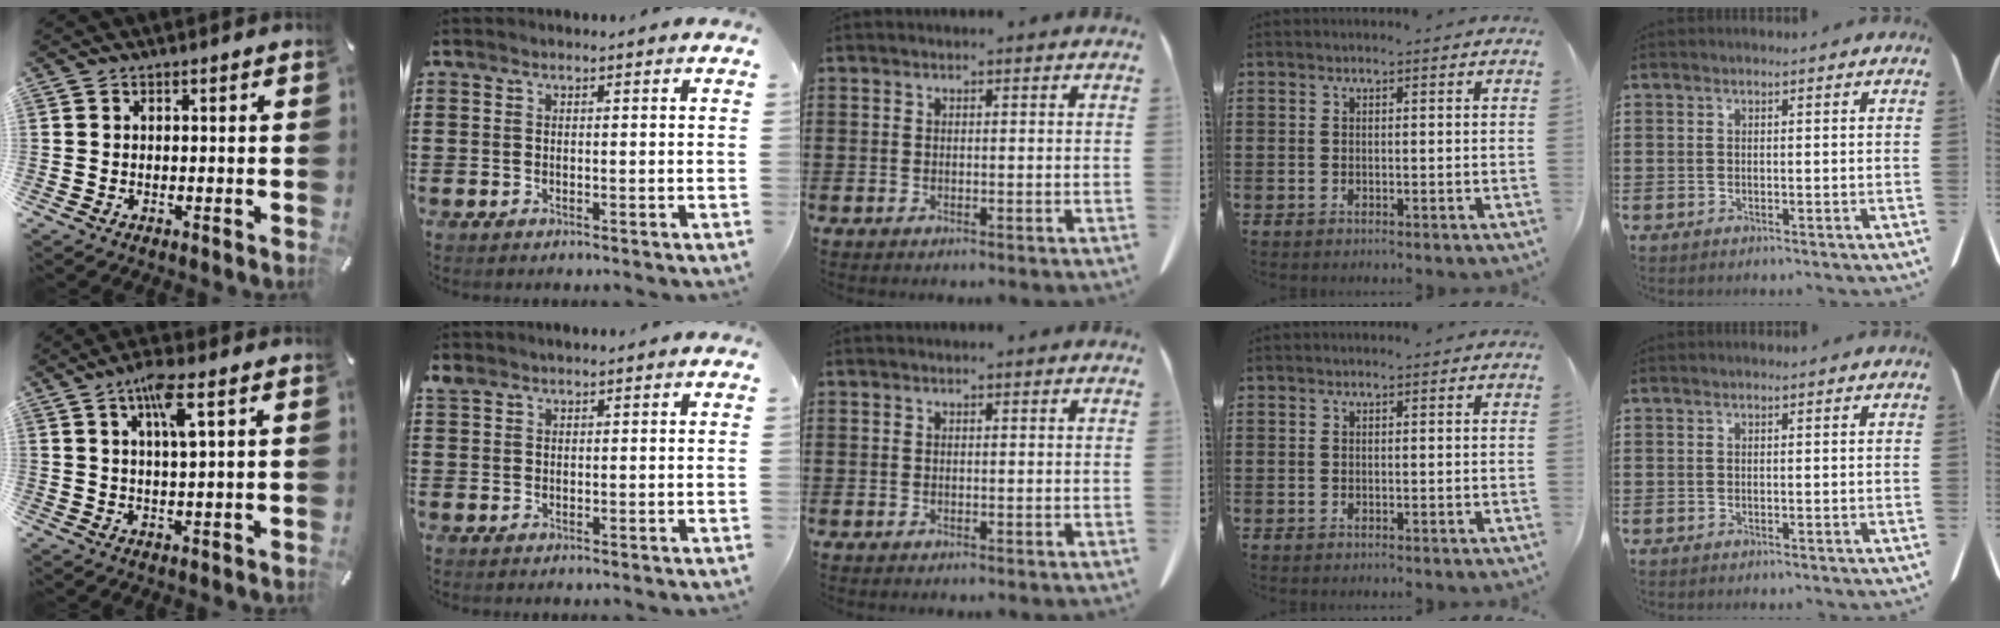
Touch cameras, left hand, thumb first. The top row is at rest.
{"thumb": {"total": 6.7, "force": [2.9, 1.0, 5.9], "torque": [-0.116, 0.001, 0.046]}, "index": {"total": 1.3, "force": [1.1, 0.6, 0.4], "torque": [-0.011, 0.001, 0.022]}}